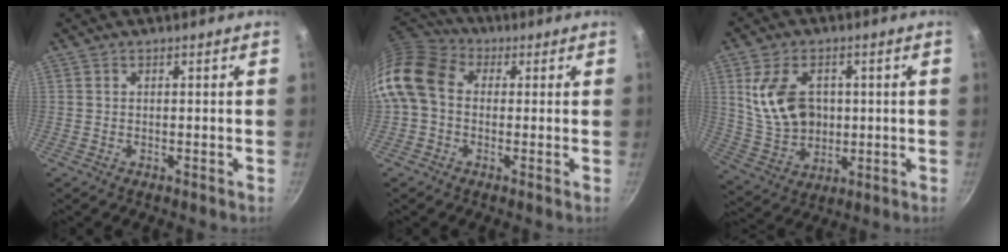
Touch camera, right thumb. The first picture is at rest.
{"total": 12.3, "force": [0.7, 9.5, 7.9], "torque": [-0.141, 0.024, -0.008]}
{"total": 13.3, "force": [2.2, 9.4, 9.1], "torque": [-0.149, -0.014, 0.053]}